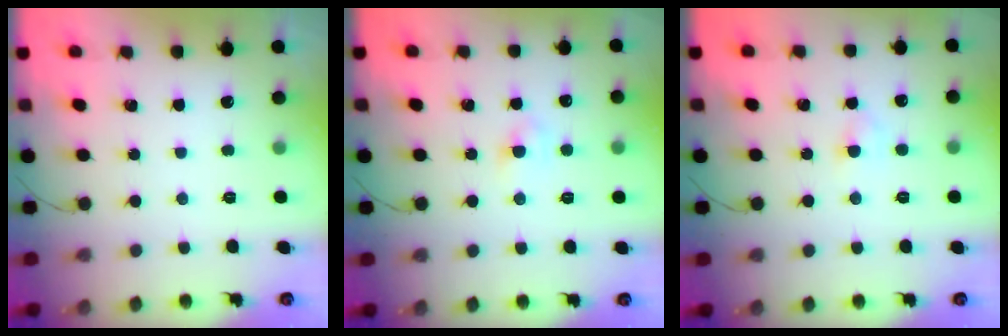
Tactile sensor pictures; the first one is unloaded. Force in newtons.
{"total": 2.6, "press": 2.5, "slide": 0.8}
{"total": 2.9, "press": 2.7, "slide": 1.2}